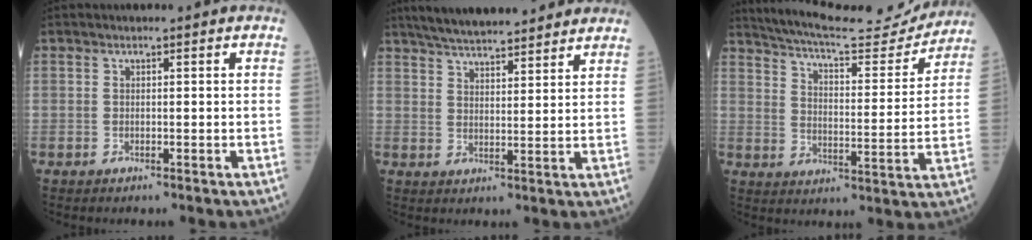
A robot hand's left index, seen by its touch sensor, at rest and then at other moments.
{"total": 15.1, "force": [13.4, 2.4, 6.6], "torque": [-0.104, 0.025, 0.196]}
{"total": 17.7, "force": [16.8, 2.1, 5.0], "torque": [-0.086, -0.021, 0.236]}